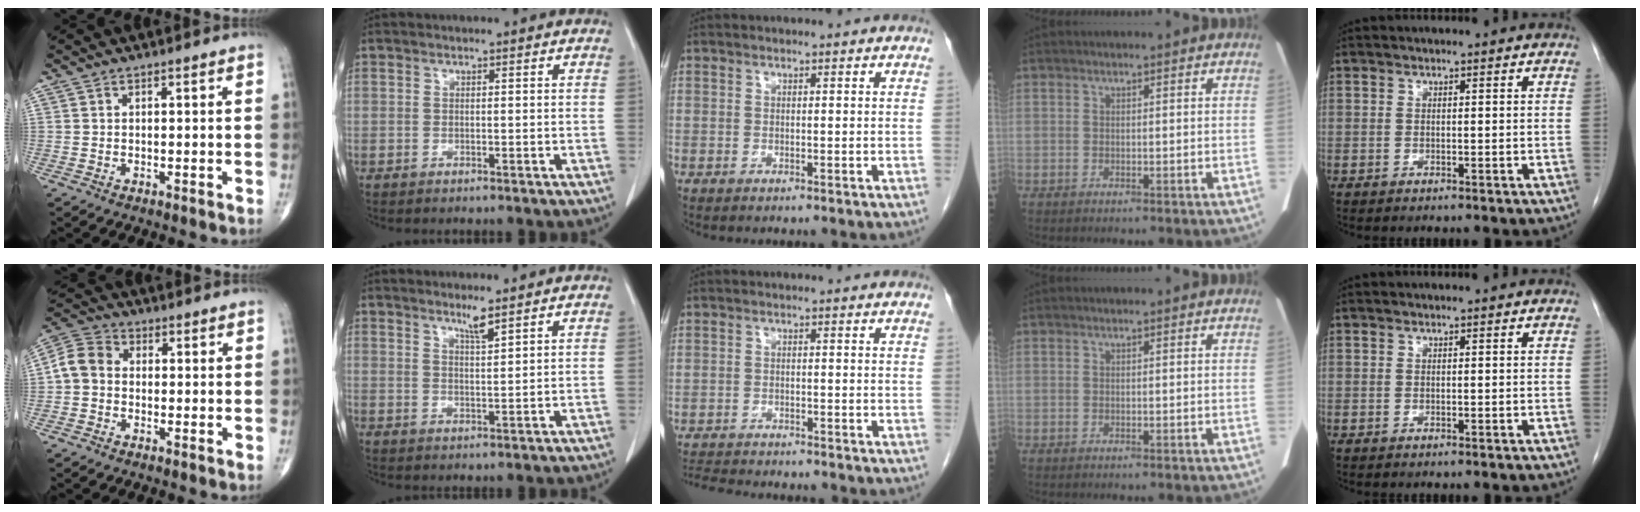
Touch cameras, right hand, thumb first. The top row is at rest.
{"thumb": {"total": 6.2, "force": [-0.4, 5.0, 3.6], "torque": [-0.061, 0.020, -0.023]}, "index": {"total": 2.6, "force": [2.0, -0.3, 1.6], "torque": [-0.032, -0.007, 0.039]}, "middle": {"total": 8.1, "force": [-7.5, 0.8, 2.7], "torque": [-0.047, -0.010, -0.116]}}